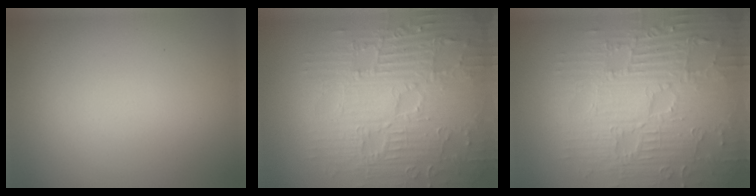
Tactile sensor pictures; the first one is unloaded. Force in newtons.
{"total": 10.4, "press": 7.0, "slide": 7.6}
{"total": 9.4, "press": 6.9, "slide": 6.5}